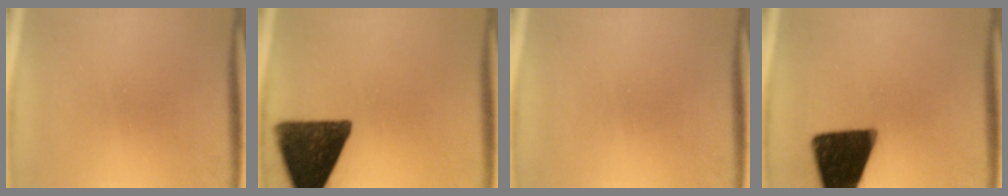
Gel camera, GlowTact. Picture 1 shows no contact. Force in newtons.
{"total": 14.5}
{"total": 0.0}
{"total": 18.3}